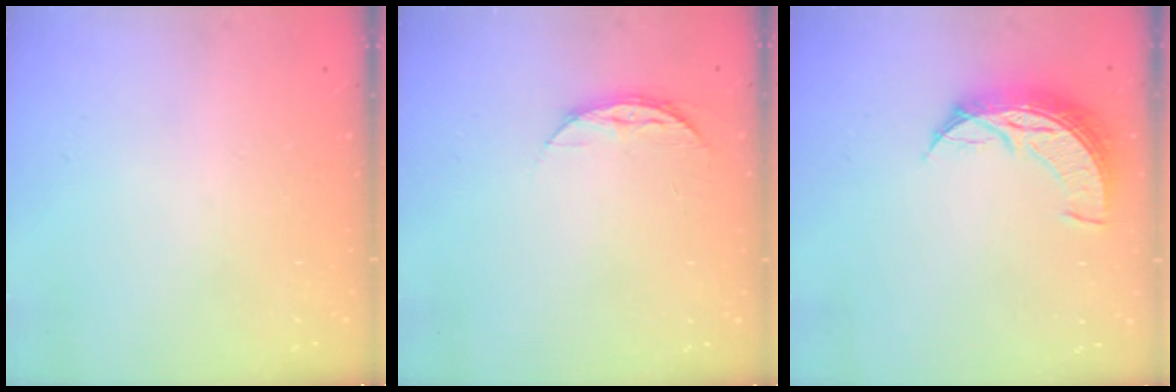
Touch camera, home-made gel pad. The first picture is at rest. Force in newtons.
{"total": 7.3, "press": 7.3, "slide": 0.6}
{"total": 8.6, "press": 8.6, "slide": 0.8}